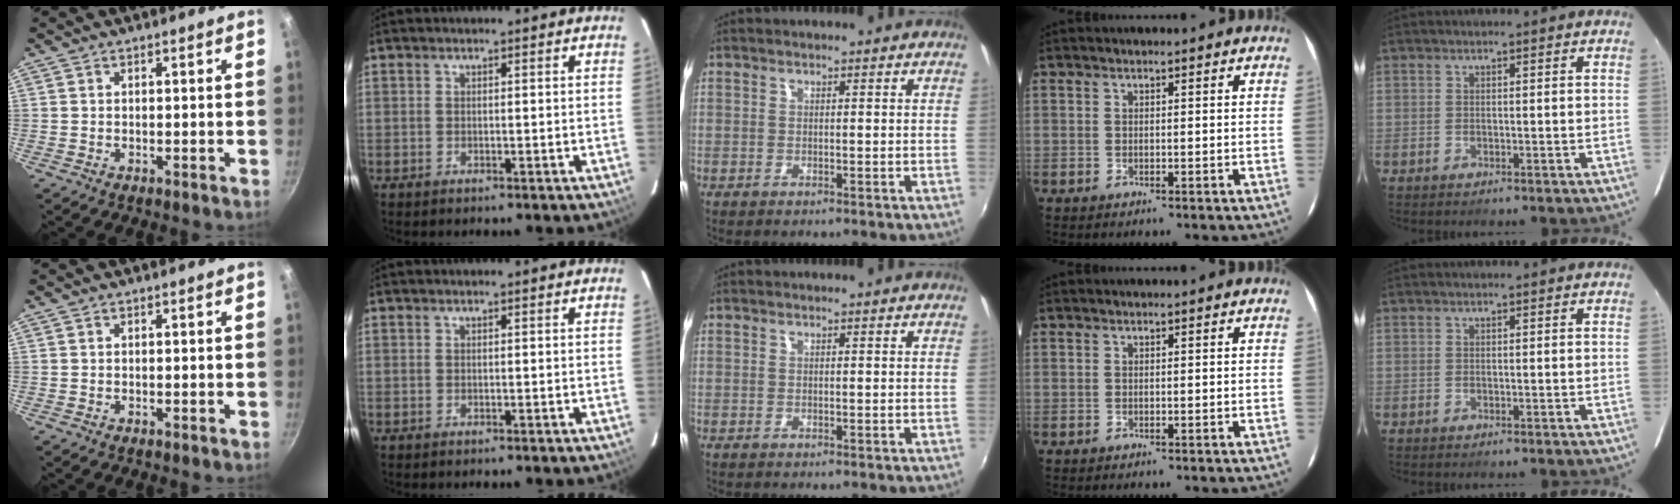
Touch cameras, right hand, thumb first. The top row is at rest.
{}